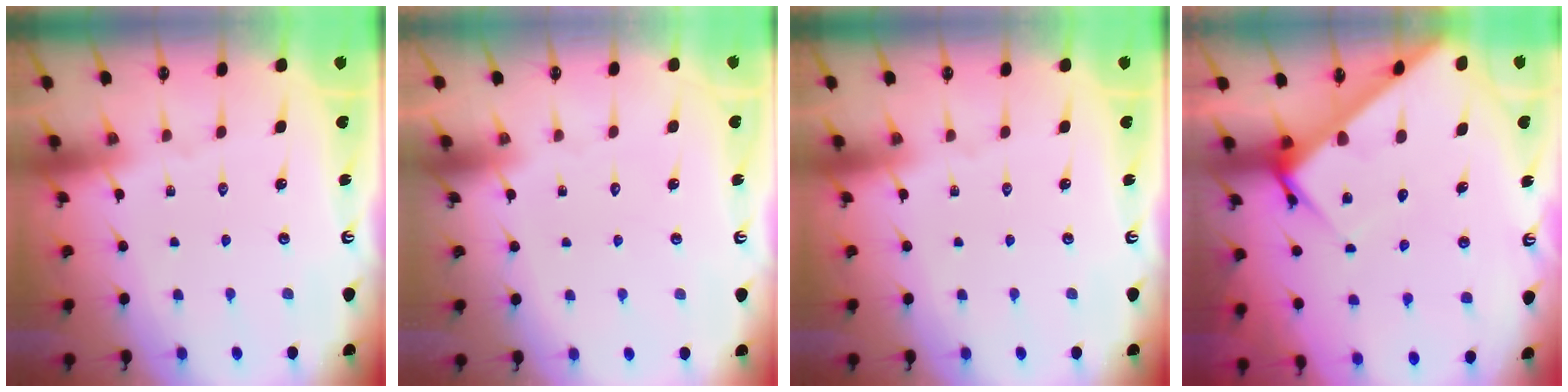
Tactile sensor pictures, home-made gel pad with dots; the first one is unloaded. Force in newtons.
{"total": 1.6, "press": 1.6, "slide": 0.1}
{"total": 0.0}
{"total": 6.2, "press": 6.2, "slide": 0.5}